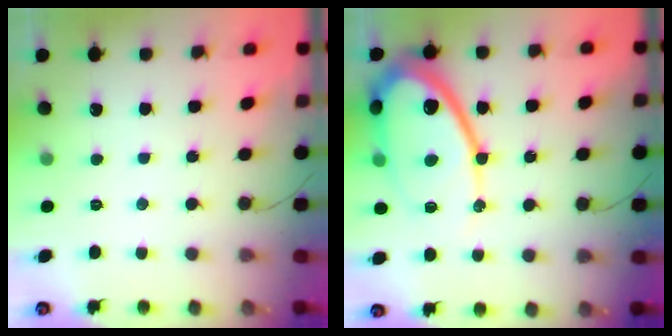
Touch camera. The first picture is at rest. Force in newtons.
{"total": 18.3, "press": 18.2, "slide": 1.5}